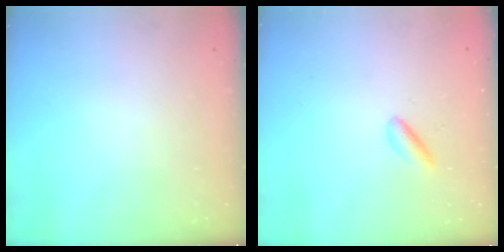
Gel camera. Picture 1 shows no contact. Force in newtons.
{"total": 2.8, "press": 2.7, "slide": 0.8}